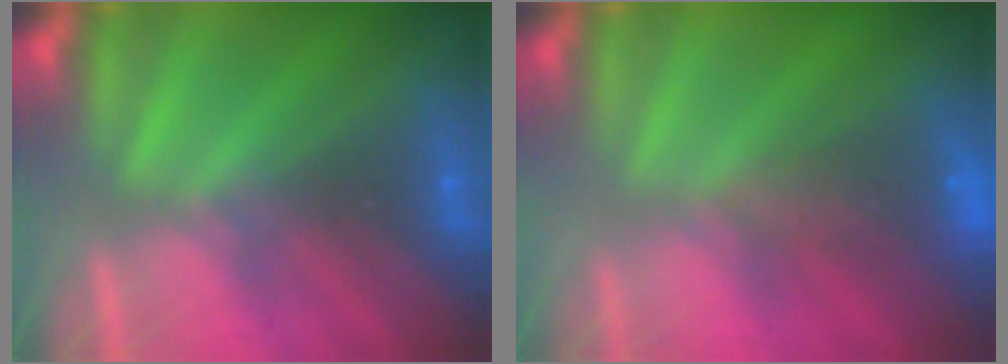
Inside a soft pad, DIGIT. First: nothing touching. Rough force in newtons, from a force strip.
{"total": 7.0}